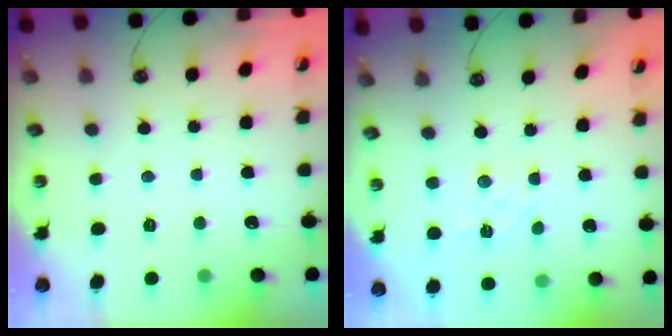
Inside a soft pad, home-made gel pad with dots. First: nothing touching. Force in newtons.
{"total": 3.0, "press": 3.0, "slide": 0.5}